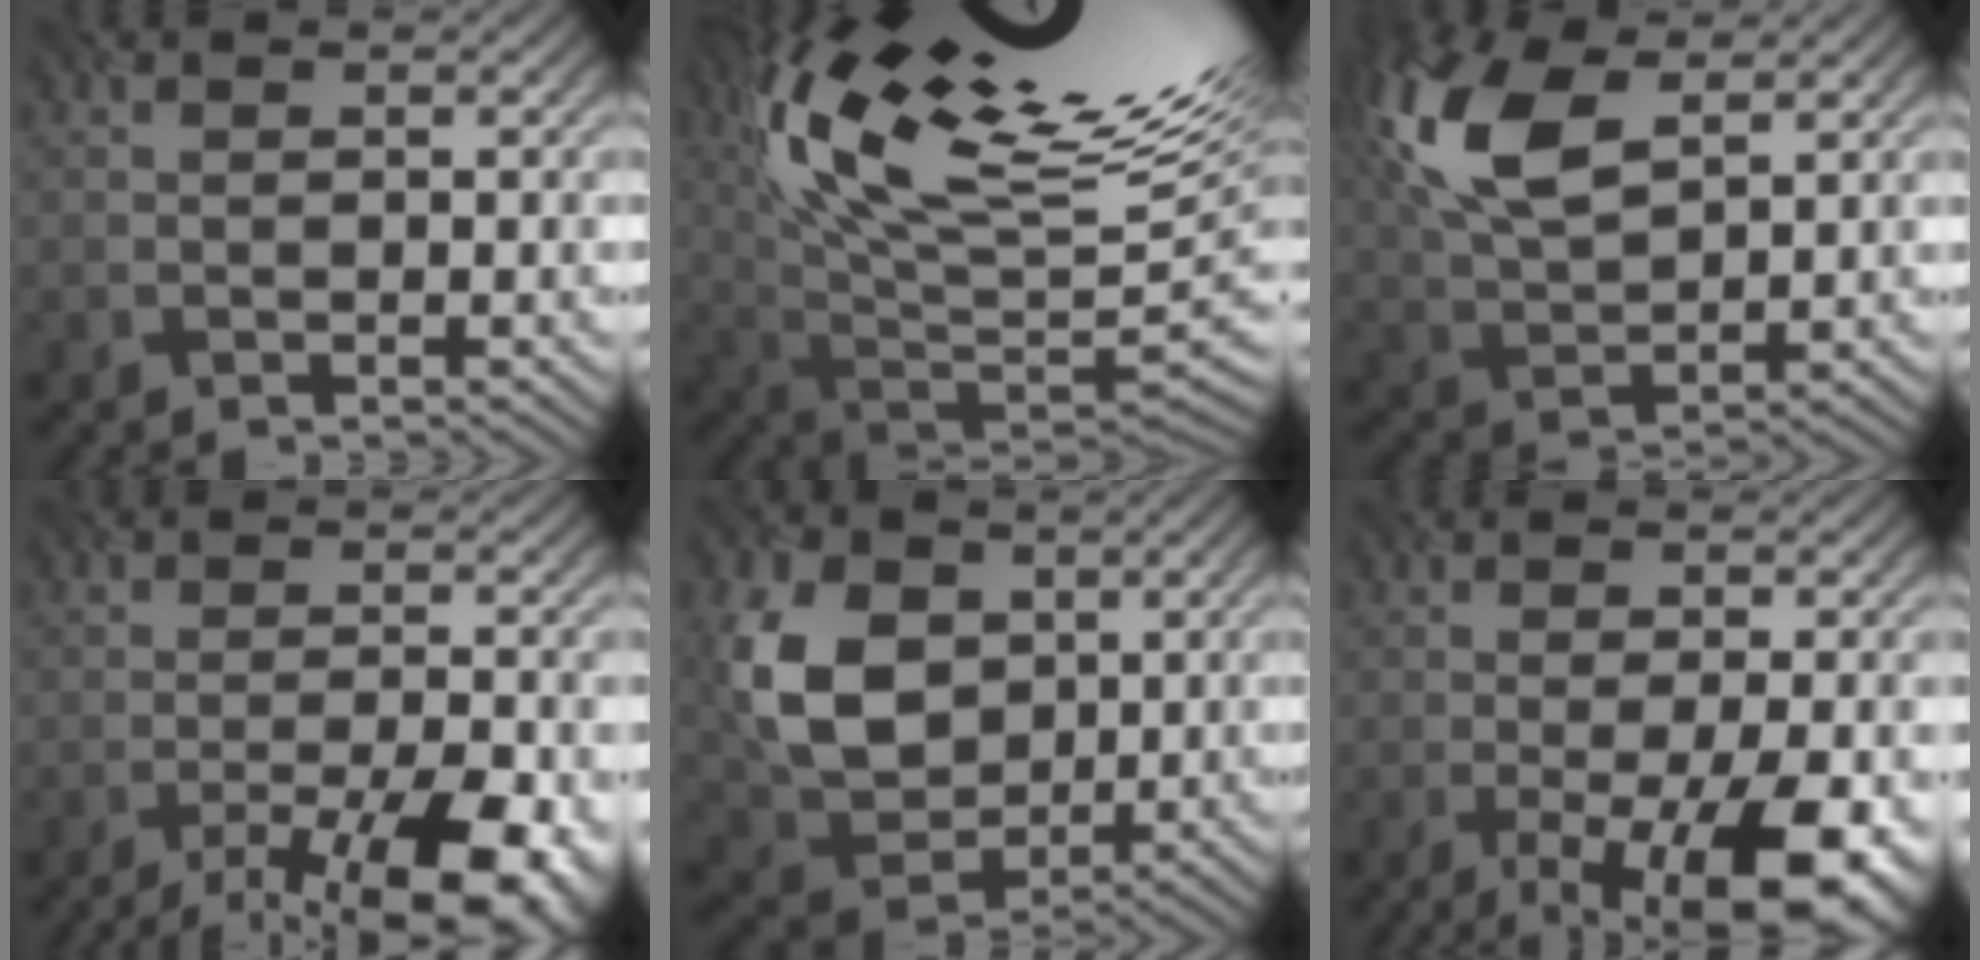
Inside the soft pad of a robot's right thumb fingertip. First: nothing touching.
{"total": 18.7, "force": [10.3, 6.4, 14.2], "torque": [-0.267, 0.028, 0.190]}
{"total": 10.1, "force": [4.5, 4.6, 7.7], "torque": [-0.216, 0.020, 0.095]}
{"total": 10.7, "force": [-7.1, 2.9, 7.4], "torque": [-0.127, -0.008, -0.095]}
{"total": 9.6, "force": [1.8, 7.6, 5.5], "torque": [-0.156, 0.003, 0.041]}
{"total": 13.4, "force": [-6.0, 4.8, 11.0], "torque": [-0.165, -0.017, -0.067]}